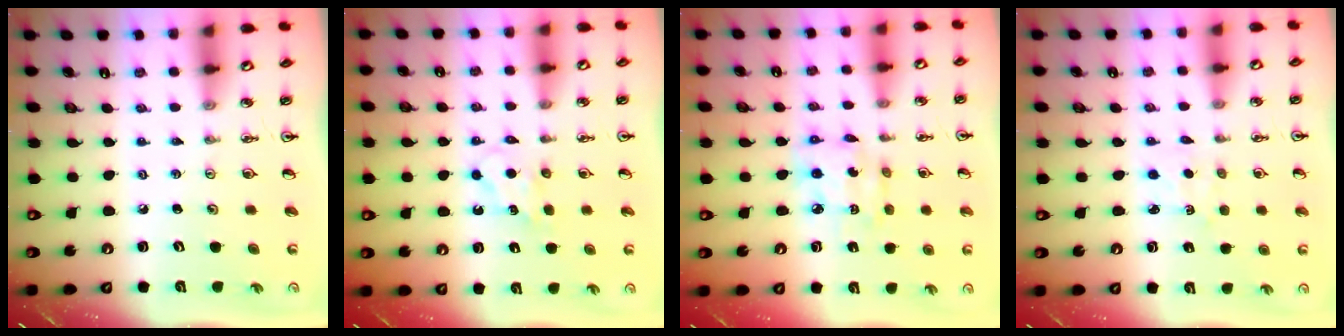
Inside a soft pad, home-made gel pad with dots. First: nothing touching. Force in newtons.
{"total": 5.1, "press": 5.0, "slide": 0.8}
{"total": 8.2, "press": 8.2, "slide": 0.7}
{"total": 2.3, "press": 2.3, "slide": 0.2}